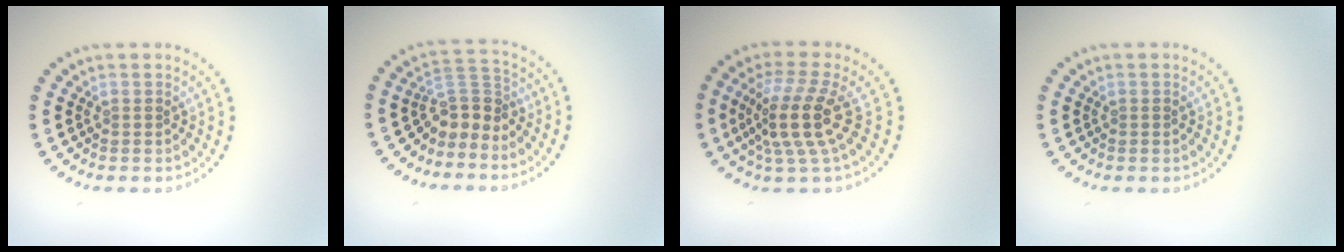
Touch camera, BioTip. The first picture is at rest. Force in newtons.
{"total": 3.0, "press": 2.2, "slide": 2.0}
{"total": 4.5, "press": 3.4, "slide": 3.0}
{"total": 0.0}